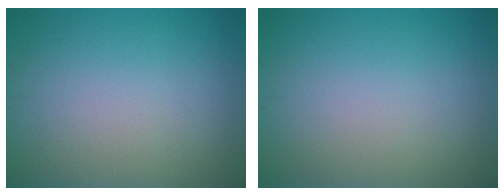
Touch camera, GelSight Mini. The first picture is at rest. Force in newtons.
{"total": 0.0}